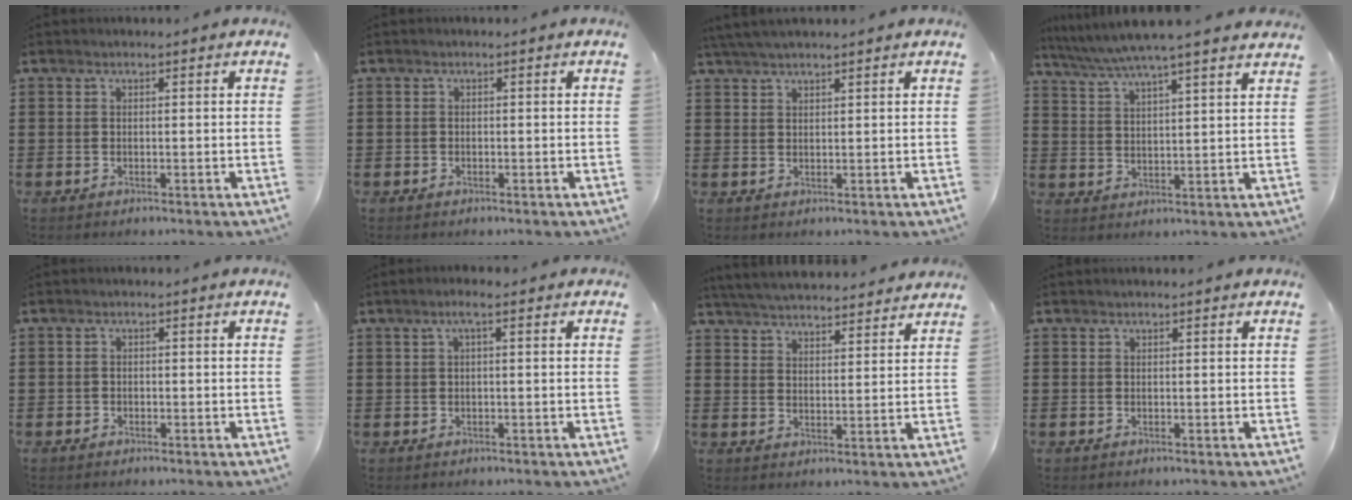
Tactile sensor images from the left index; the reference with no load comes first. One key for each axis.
{"total": 0.6, "fx": -0.4, "fy": 0.4, "fz": -0.1, "tx": -0.001, "ty": 0.002, "tz": -0.009}
{"total": 2.3, "fx": 2.1, "fy": 0.2, "fz": 1.0, "tx": -0.025, "ty": 0.003, "tz": 0.040}
{"total": 5.8, "fx": 5.2, "fy": -0.3, "fz": 2.4, "tx": -0.065, "ty": -0.027, "tz": 0.090}
{"total": 0.8, "fx": -0.6, "fy": 0.5, "fz": -0.1, "tx": -0.001, "ty": 0.003, "tz": -0.014}
{"total": 2.3, "fx": 0.4, "fy": 0.3, "fz": 2.2, "tx": -0.042, "ty": 0.005, "tz": 0.006}
{"total": 4.7, "fx": 4.7, "fy": 0.0, "fz": 0.6, "tx": -0.029, "ty": -0.023, "tz": 0.083}
{"total": 0.0}